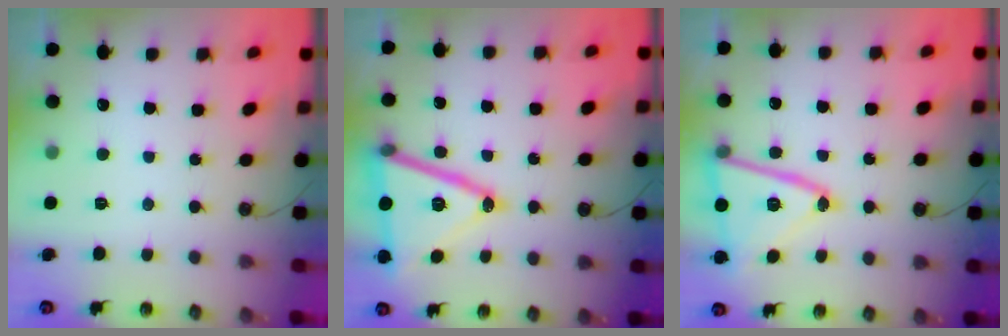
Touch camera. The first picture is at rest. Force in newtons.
{"total": 21.4, "press": 21.1, "slide": 3.5}
{"total": 19.0, "press": 18.9, "slide": 1.7}